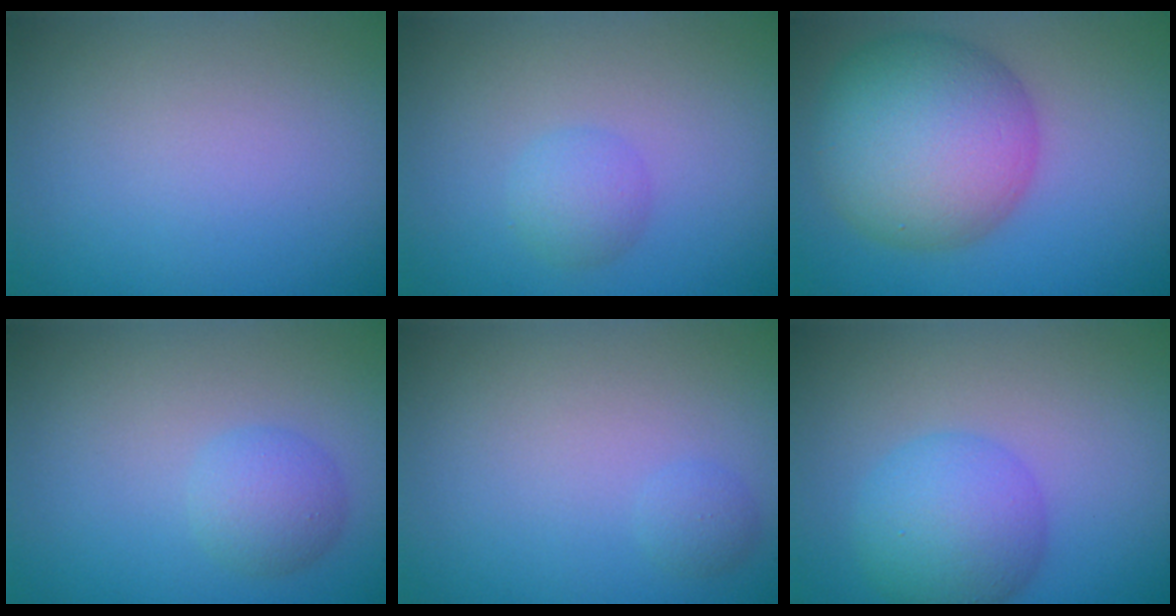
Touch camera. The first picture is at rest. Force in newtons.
{"total": 1.8, "press": 1.8, "slide": 0.0}
{"total": 10.2, "press": 10.2, "slide": 0.1}
{"total": 2.4, "press": 2.4, "slide": 0.2}
{"total": 0.9, "press": 0.9, "slide": 0.0}
{"total": 5.1, "press": 5.1, "slide": 0.1}